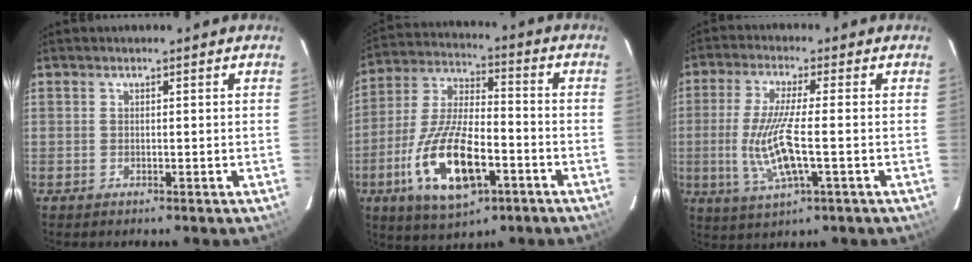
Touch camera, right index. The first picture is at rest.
{"total": 17.3, "force": [-7.0, 6.7, 14.3], "torque": [-0.299, -0.011, -0.124]}
{"total": 10.6, "force": [-1.9, 1.6, 10.4], "torque": [-0.213, -0.012, -0.034]}